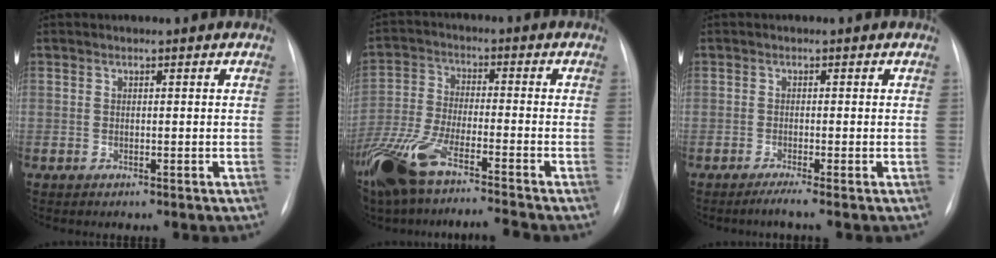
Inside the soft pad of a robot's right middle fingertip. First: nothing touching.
{"total": 15.1, "force": [-11.6, 1.4, 9.5], "torque": [-0.209, -0.031, -0.214]}
{"total": 1.7, "force": [-1.3, -0.6, 1.0], "torque": [-0.021, -0.002, -0.027]}